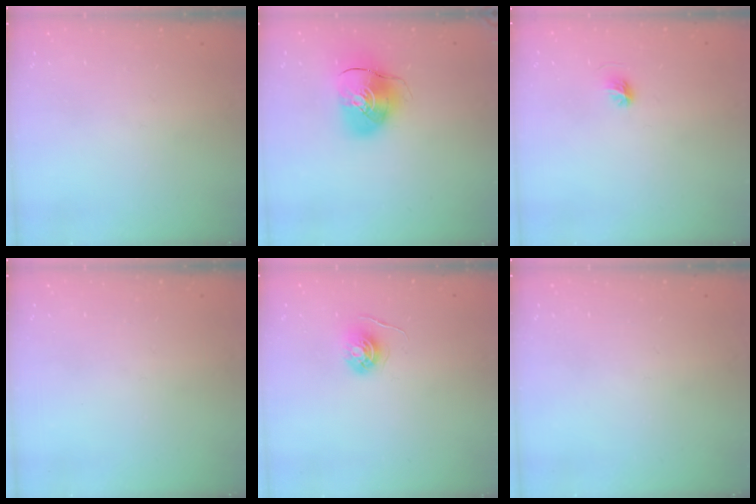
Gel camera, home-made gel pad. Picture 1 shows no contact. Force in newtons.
{"total": 10.8, "press": 10.7, "slide": 1.5}
{"total": 4.2, "press": 3.9, "slide": 1.4}
{"total": 0.0}
{"total": 5.3, "press": 5.3, "slide": 0.5}
{"total": 0.0}